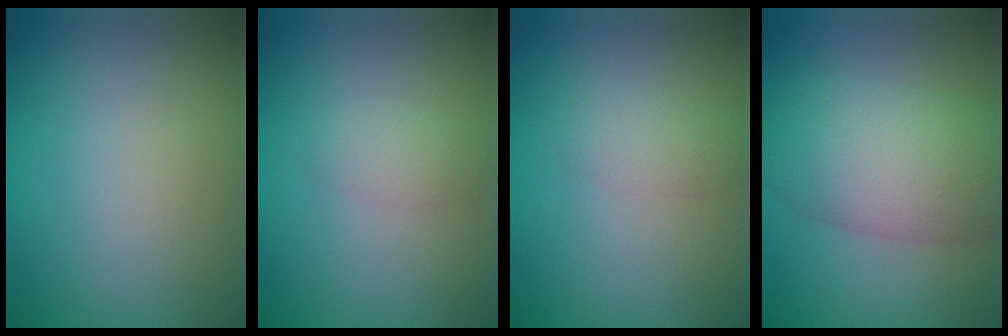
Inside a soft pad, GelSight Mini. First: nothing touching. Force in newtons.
{"total": 1.5, "press": 1.5, "slide": 0.0}
{"total": 1.6, "press": 1.6, "slide": 0.1}
{"total": 7.3, "press": 7.3, "slide": 0.3}